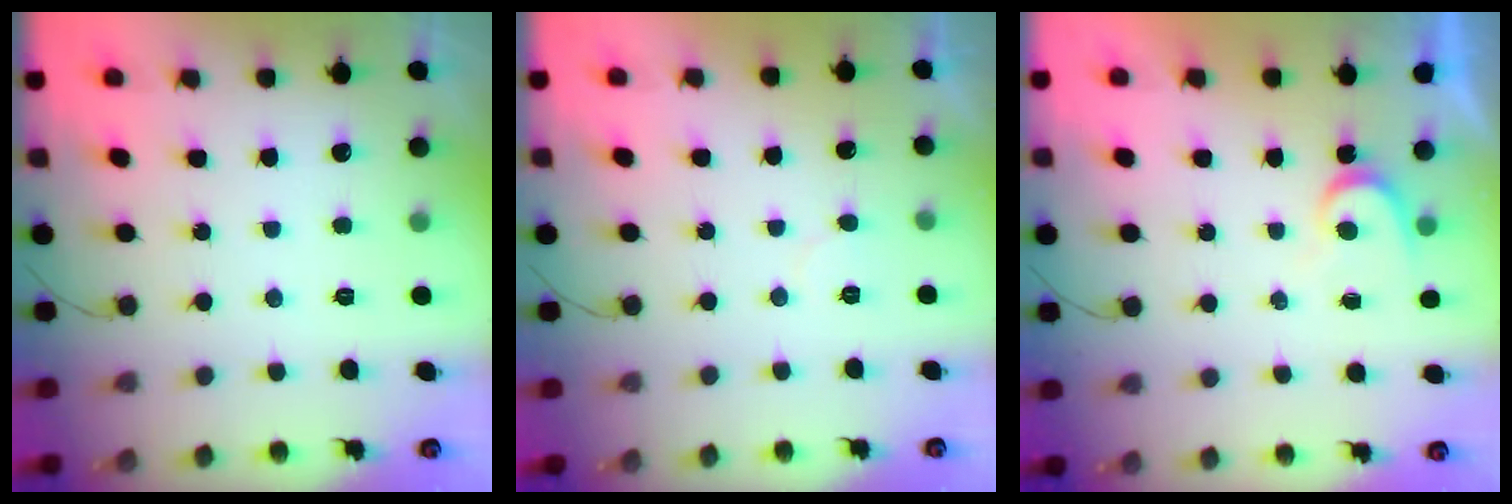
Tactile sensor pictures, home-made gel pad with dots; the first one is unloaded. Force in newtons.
{"total": 3.0, "press": 3.0, "slide": 0.2}
{"total": 4.0, "press": 3.9, "slide": 0.5}